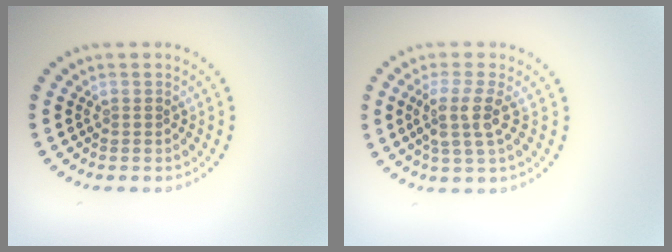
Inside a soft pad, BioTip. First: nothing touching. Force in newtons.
{"total": 3.0, "press": 2.4, "slide": 1.8}